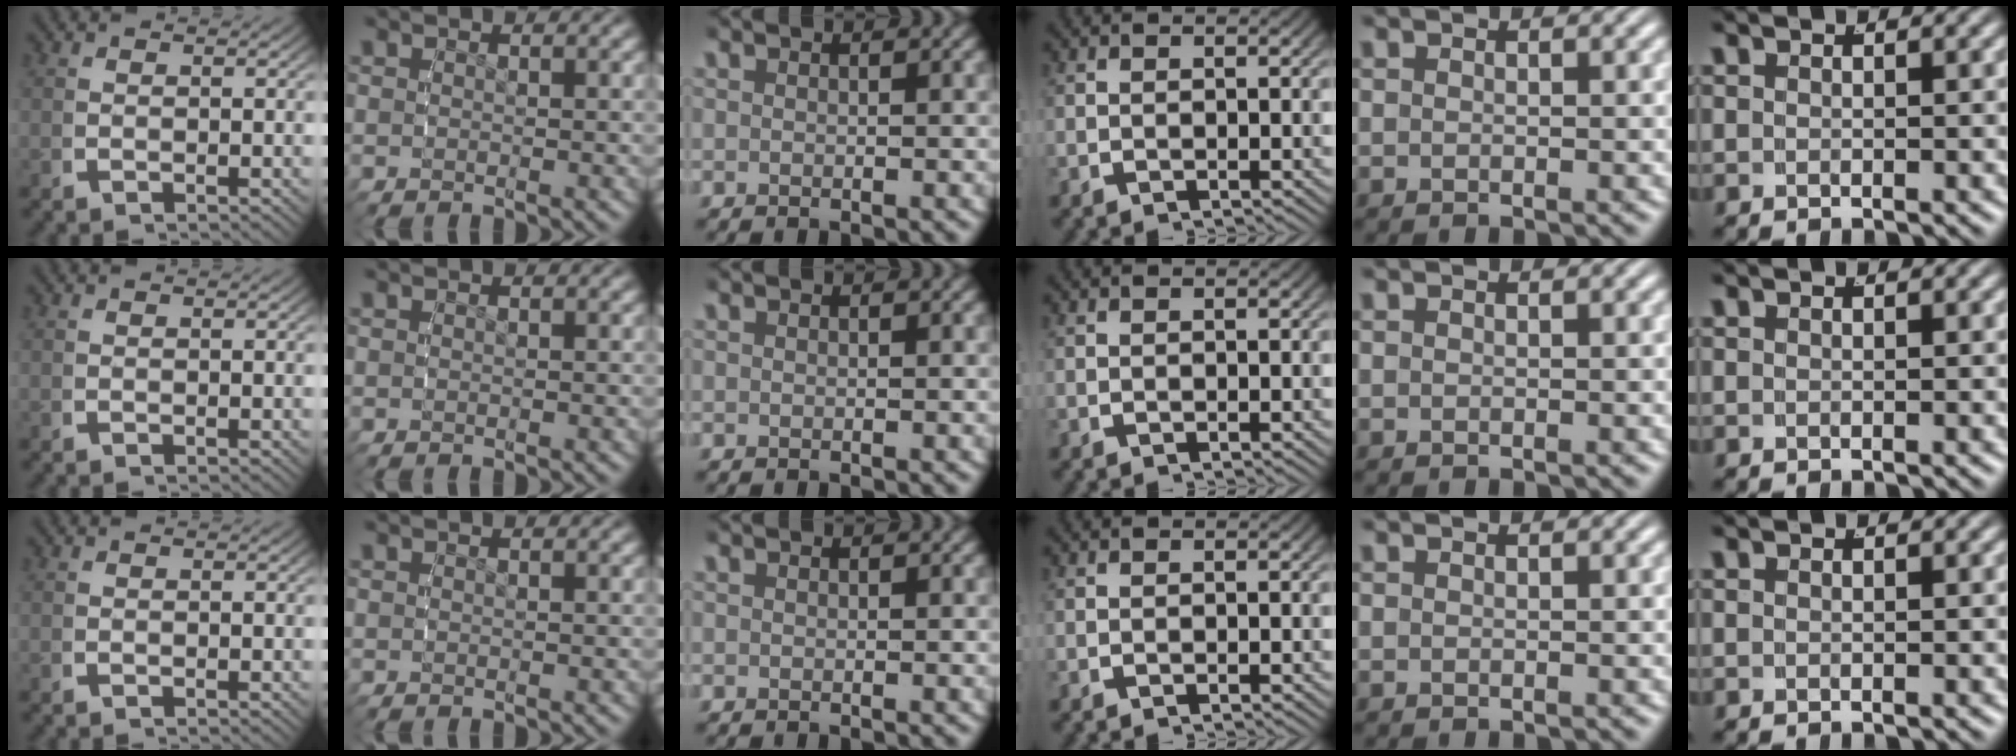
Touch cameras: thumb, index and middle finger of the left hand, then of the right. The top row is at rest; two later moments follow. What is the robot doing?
{"motion": "reach", "object": "plastic wrap"}